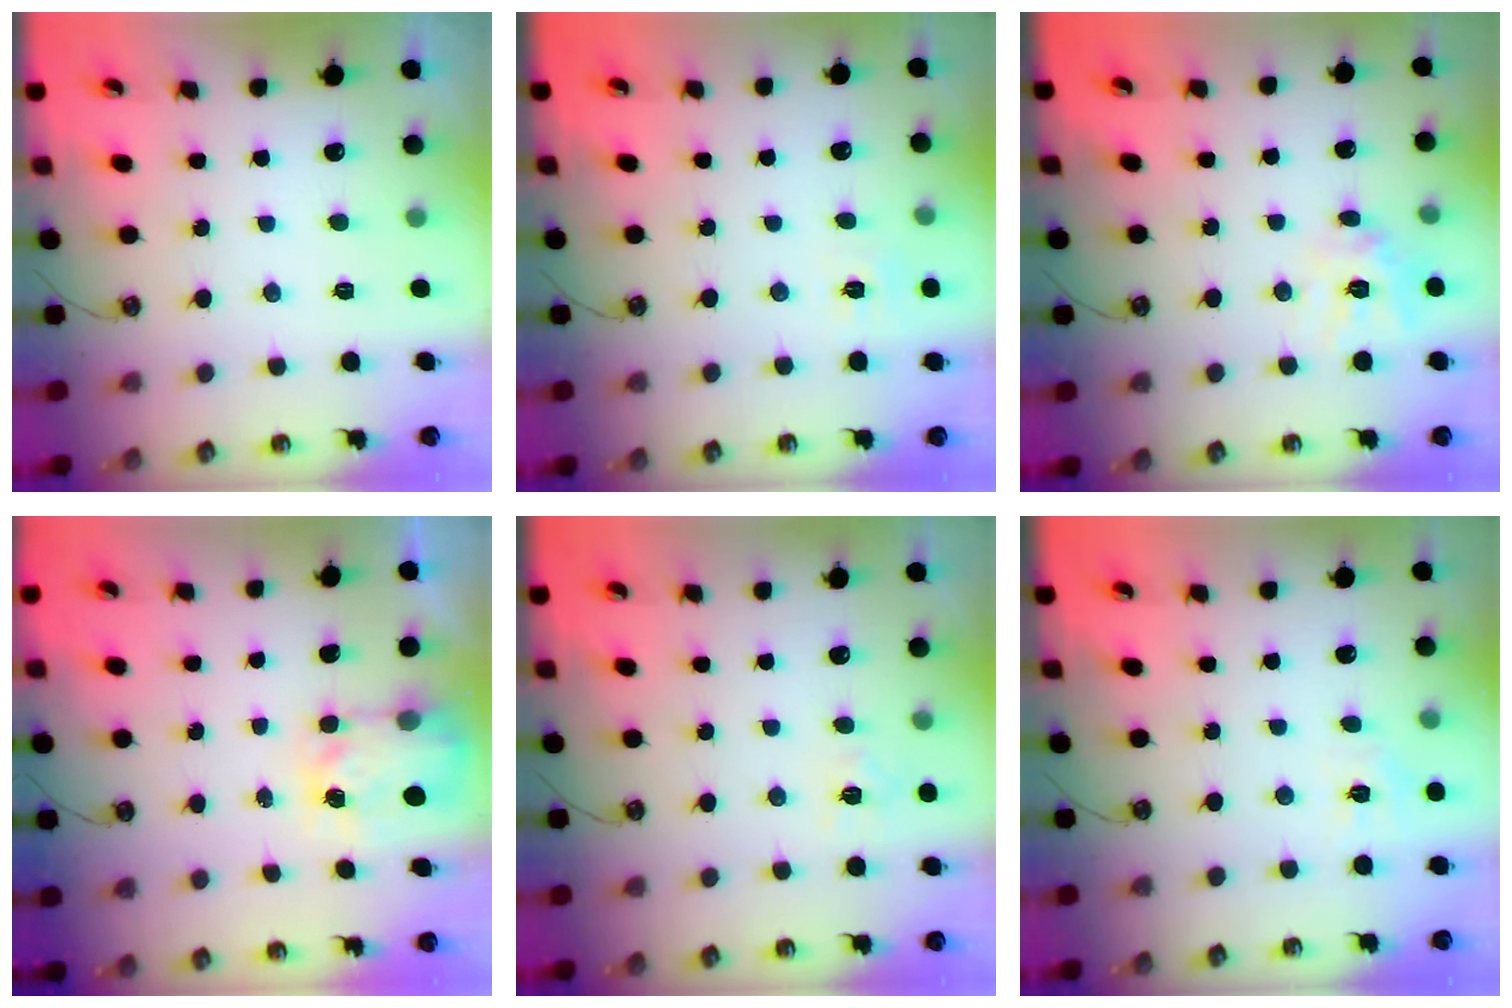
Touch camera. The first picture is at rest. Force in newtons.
{"total": 4.6, "press": 4.6, "slide": 0.3}
{"total": 12.2, "press": 12.1, "slide": 1.0}
{"total": 4.0, "press": 3.9, "slide": 0.6}
{"total": 7.2, "press": 7.2, "slide": 0.7}
{"total": 5.3, "press": 5.2, "slide": 0.5}